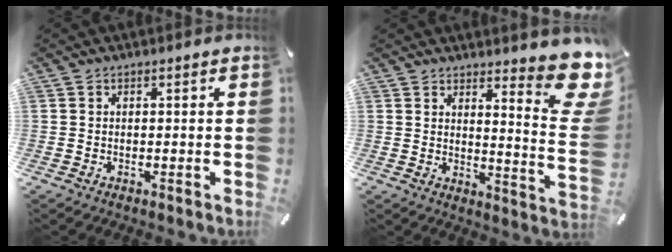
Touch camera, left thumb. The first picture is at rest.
{"total": 11.9, "force": [8.5, 3.0, 7.7], "torque": [-0.094, -0.080, 0.148]}